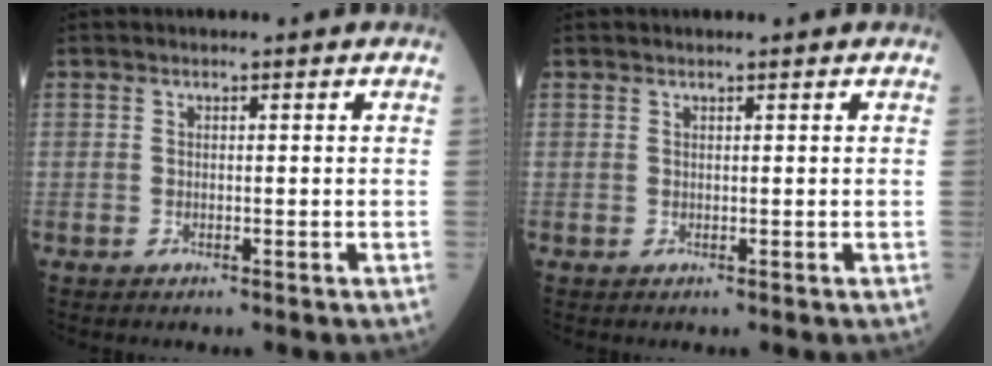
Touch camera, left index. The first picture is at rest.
{"total": 1.0, "force": [0.9, 0.0, 0.3], "torque": [-0.005, 0.009, 0.015]}